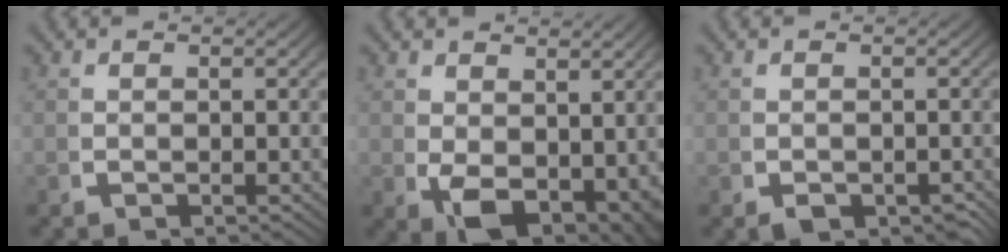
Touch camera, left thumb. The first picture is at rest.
{"total": 8.9, "force": [-2.1, 6.1, 6.2], "torque": [-0.118, -0.057, -0.001]}
{"total": 2.5, "force": [-1.3, 1.7, 1.2], "torque": [-0.014, -0.019, -0.015]}